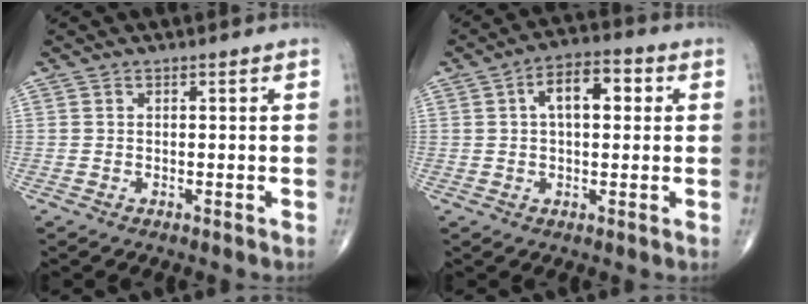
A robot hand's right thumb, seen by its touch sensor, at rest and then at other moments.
{"total": 8.4, "force": [1.8, 4.4, 7.0], "torque": [-0.093, 0.020, 0.021]}